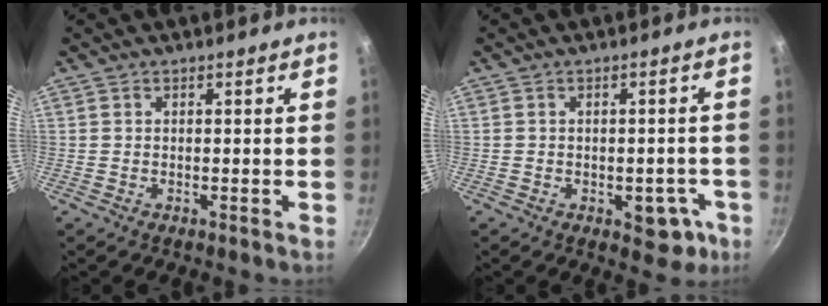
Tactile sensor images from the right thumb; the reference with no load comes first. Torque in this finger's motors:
{"motor_torque": [1.13, 0.58, 0.80, -0.28, 0.00]}